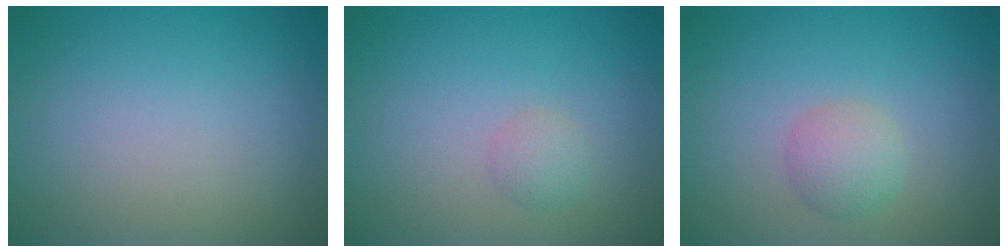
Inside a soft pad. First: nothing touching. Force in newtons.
{"total": 1.3, "press": 1.3, "slide": 0.0}
{"total": 2.3, "press": 2.3, "slide": 0.0}